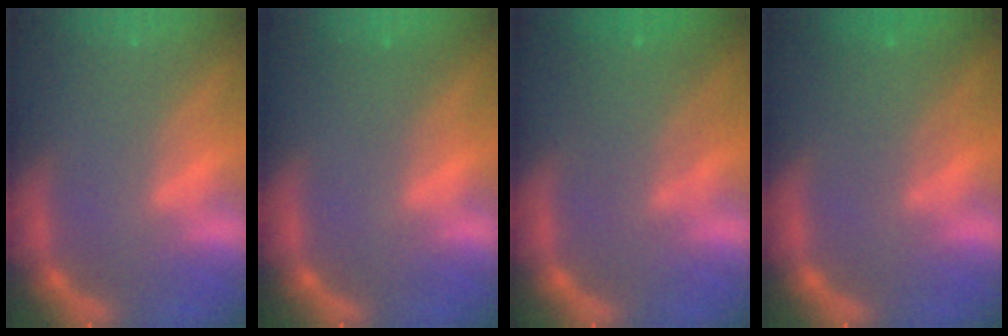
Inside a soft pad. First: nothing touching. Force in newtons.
{"total": 1.0}
{"total": 4.1}
{"total": 3.0}